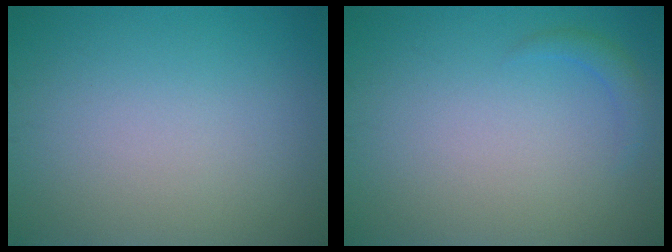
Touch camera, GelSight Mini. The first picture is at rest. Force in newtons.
{"total": 1.2, "press": 1.2, "slide": 0.1}